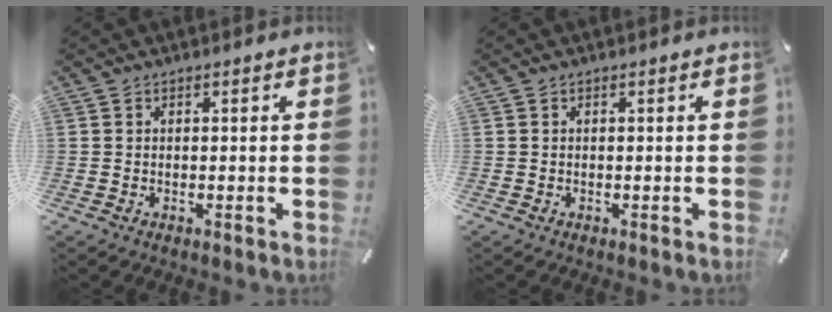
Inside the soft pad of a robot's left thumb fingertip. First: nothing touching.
{"total": 0.0}